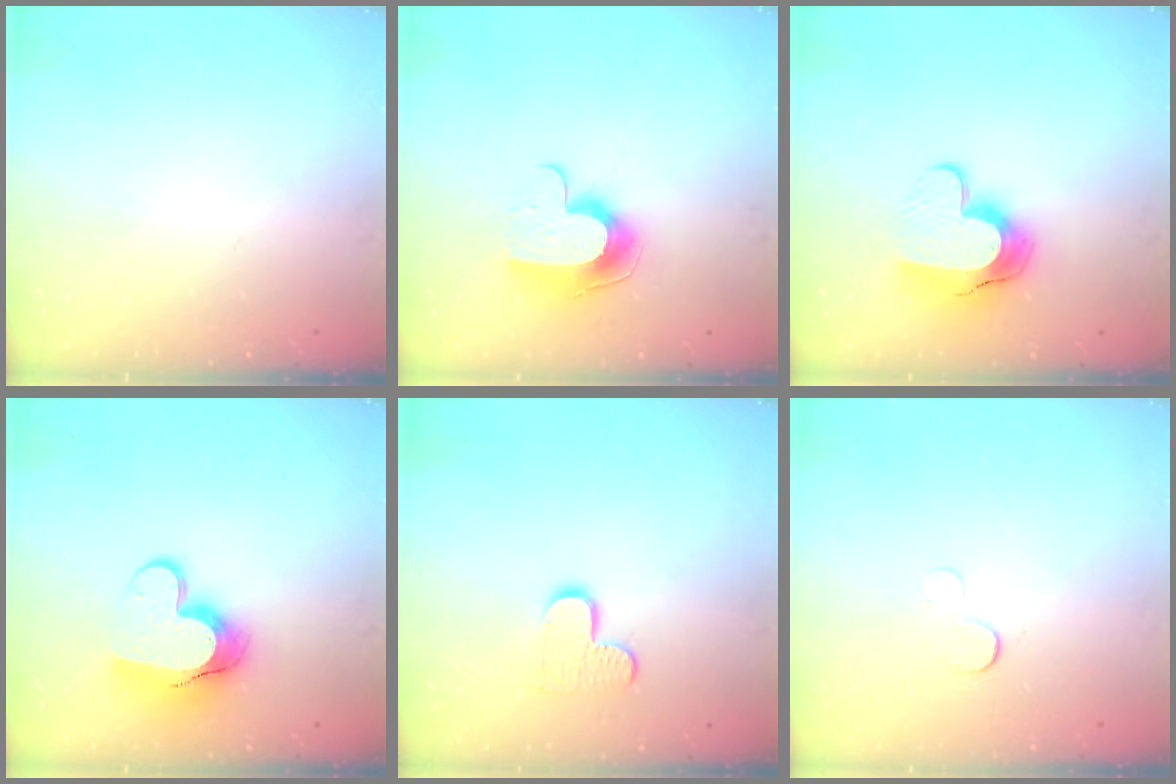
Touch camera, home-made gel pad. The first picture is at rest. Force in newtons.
{"total": 11.5, "press": 11.4, "slide": 0.9}
{"total": 12.7, "press": 12.7, "slide": 0.9}
{"total": 11.8, "press": 11.8, "slide": 1.0}
{"total": 8.2, "press": 8.1, "slide": 0.2}
{"total": 3.9, "press": 3.9, "slide": 0.4}